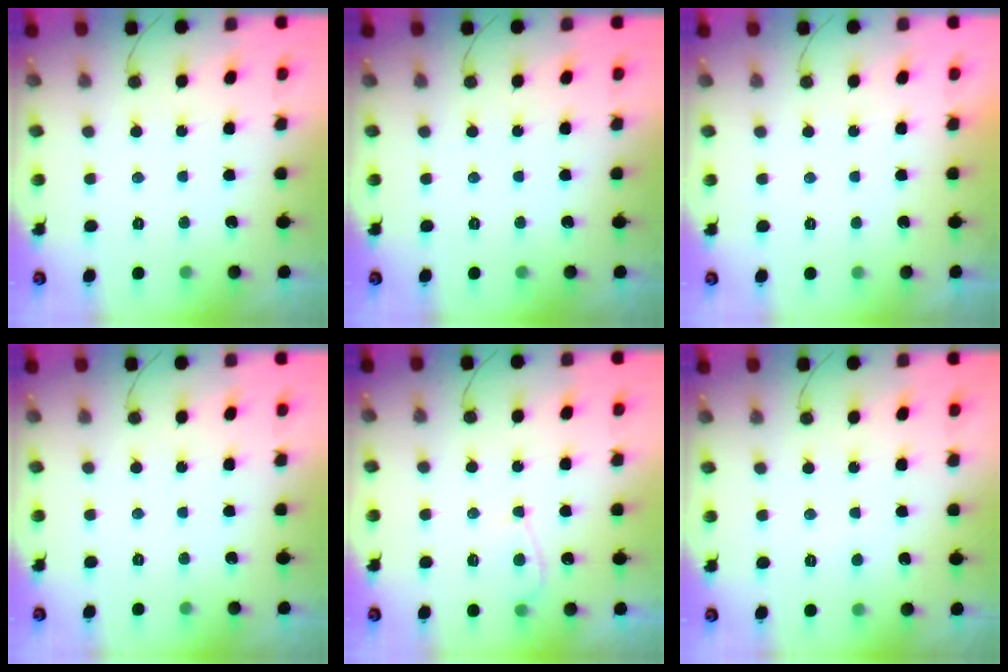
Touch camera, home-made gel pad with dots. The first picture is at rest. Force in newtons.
{"total": 0.0}
{"total": 2.2, "press": 2.2, "slide": 0.3}
{"total": 0.0}
{"total": 3.6, "press": 3.6, "slide": 0.4}
{"total": 2.9, "press": 2.9, "slide": 0.4}